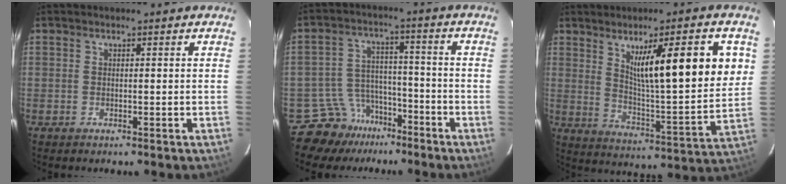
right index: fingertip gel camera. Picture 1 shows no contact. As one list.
[{"total": 8.6, "force": [-6.3, 5.8, -0.1], "torque": [-0.001, 0.047, -0.100]}, {"total": 18.0, "force": [6.6, 1.9, 16.7], "torque": [-0.238, -0.008, 0.106]}]